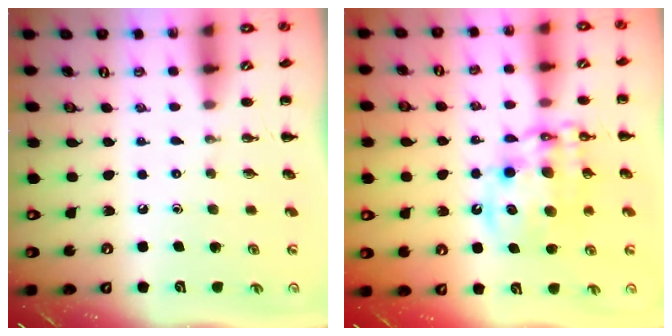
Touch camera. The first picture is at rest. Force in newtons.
{"total": 13.9, "press": 13.5, "slide": 3.1}